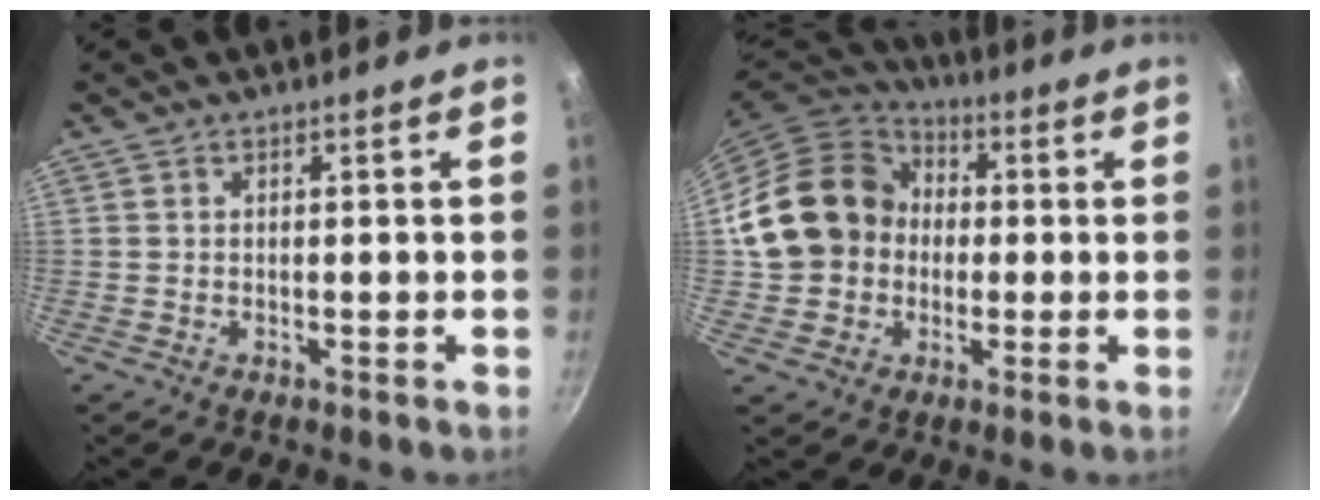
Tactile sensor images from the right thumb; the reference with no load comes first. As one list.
[{"total": 17.7, "force": [0.8, 15.2, 9.1], "torque": [-0.145, 0.044, 0.011]}]